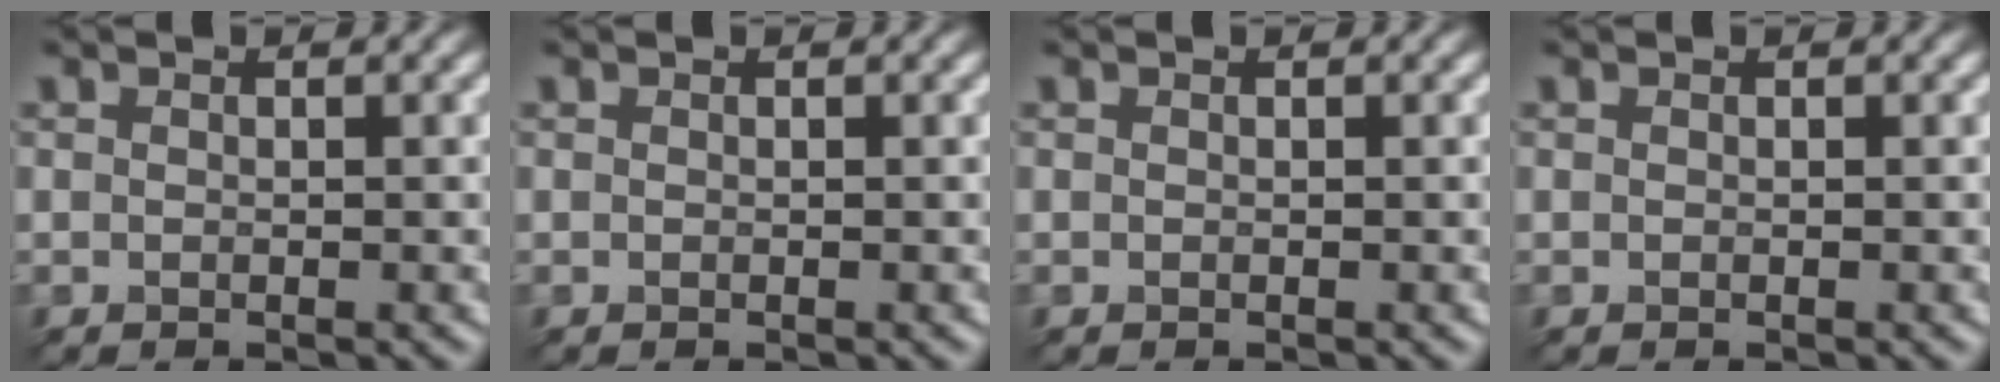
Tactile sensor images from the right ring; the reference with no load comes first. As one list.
[{"total": 0.0}, {"total": 0.0}, {"total": 0.0}]